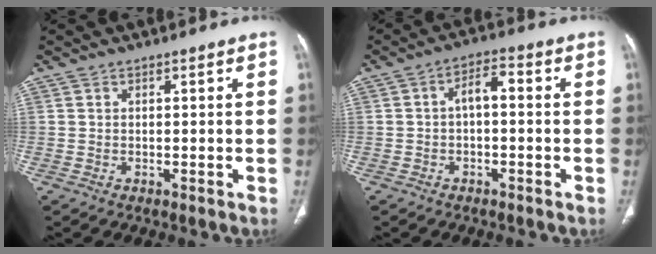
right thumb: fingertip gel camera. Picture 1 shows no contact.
{"total": 4.2, "force": [-0.4, 2.0, 3.6], "torque": [-0.055, 0.024, -0.015]}